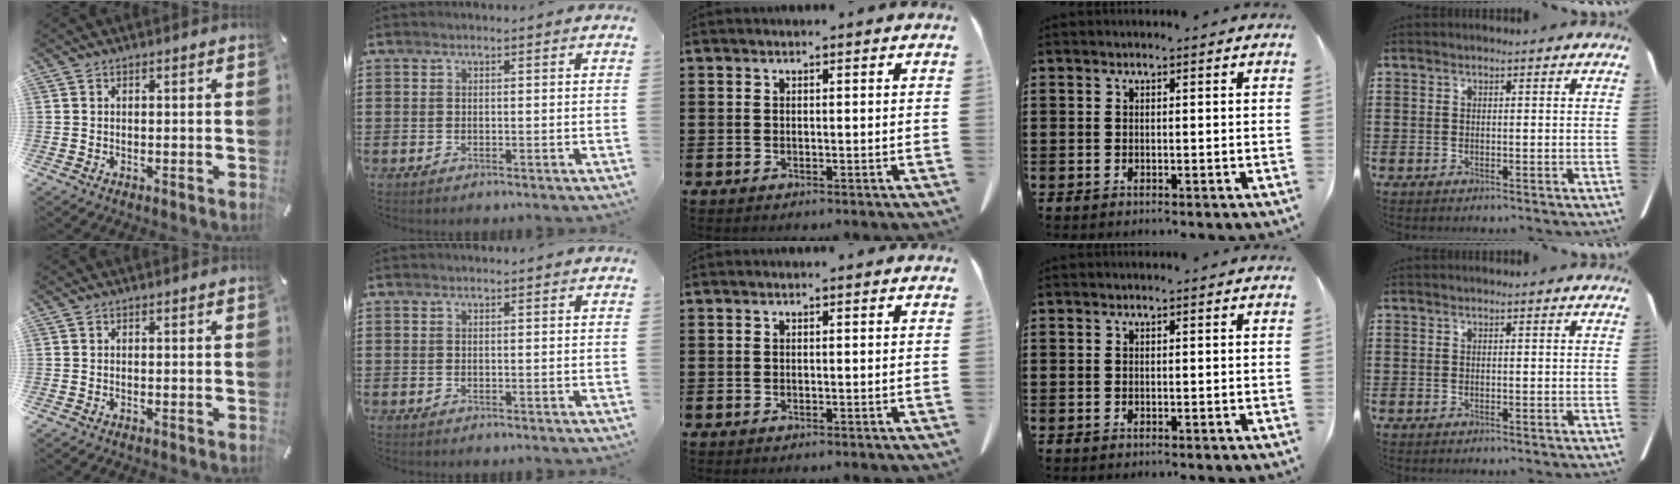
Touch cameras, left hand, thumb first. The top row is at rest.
{}